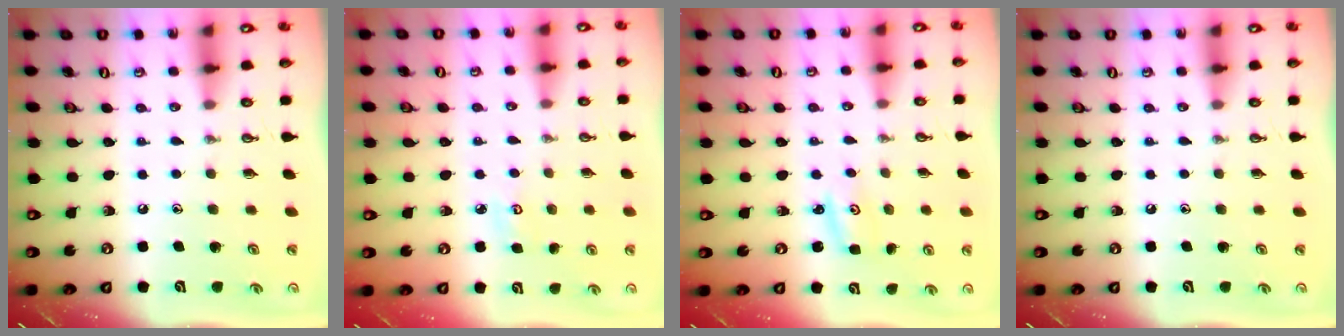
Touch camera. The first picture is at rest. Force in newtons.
{"total": 4.2, "press": 4.2, "slide": 0.4}
{"total": 2.9, "press": 2.9, "slide": 0.3}
{"total": 0.0}